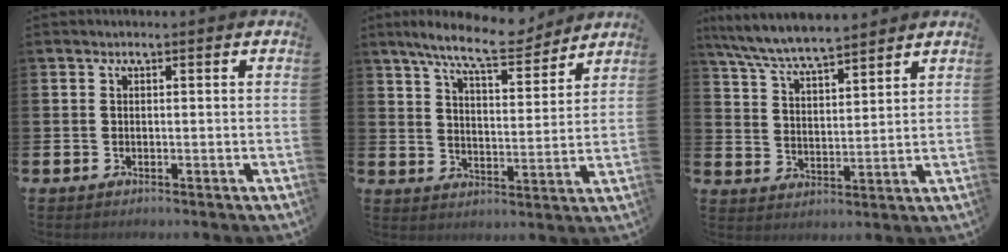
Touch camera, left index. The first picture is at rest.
{"total": 9.3, "force": [8.3, 1.4, 3.9], "torque": [-0.088, -0.042, 0.147]}
{"total": 6.9, "force": [6.7, 0.5, 1.8], "torque": [-0.064, -0.035, 0.120]}